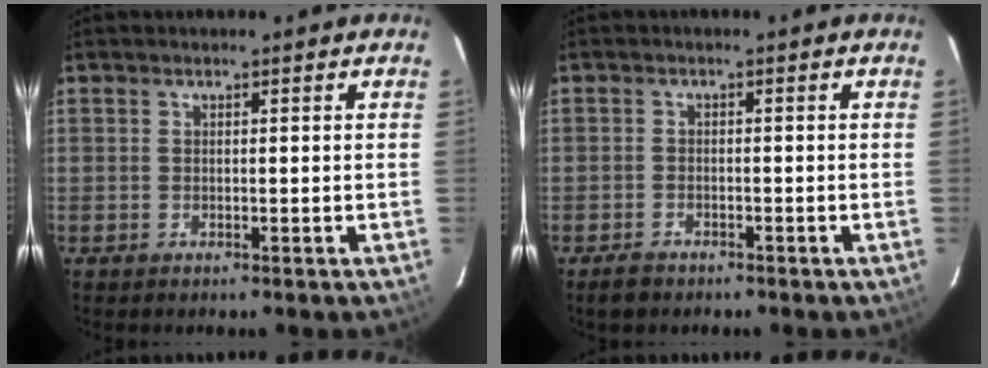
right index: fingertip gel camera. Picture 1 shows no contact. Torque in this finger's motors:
{"motor_torque": [0.43, -0.41, 0.15, 0.04]}